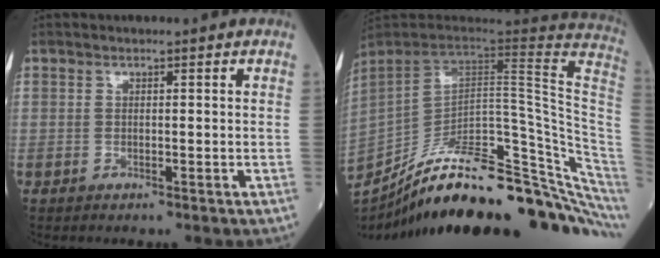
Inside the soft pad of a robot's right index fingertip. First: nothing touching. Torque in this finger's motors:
{"motor_torque": [-0.35, -1.79, -0.11, -0.09]}